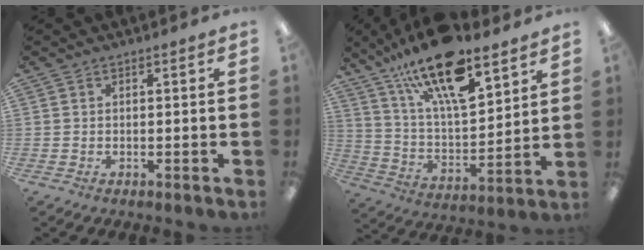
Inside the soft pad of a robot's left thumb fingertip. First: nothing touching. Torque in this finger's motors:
{"motor_torque": [0.61, 0.67, 1.53, -1.24, 0.23]}